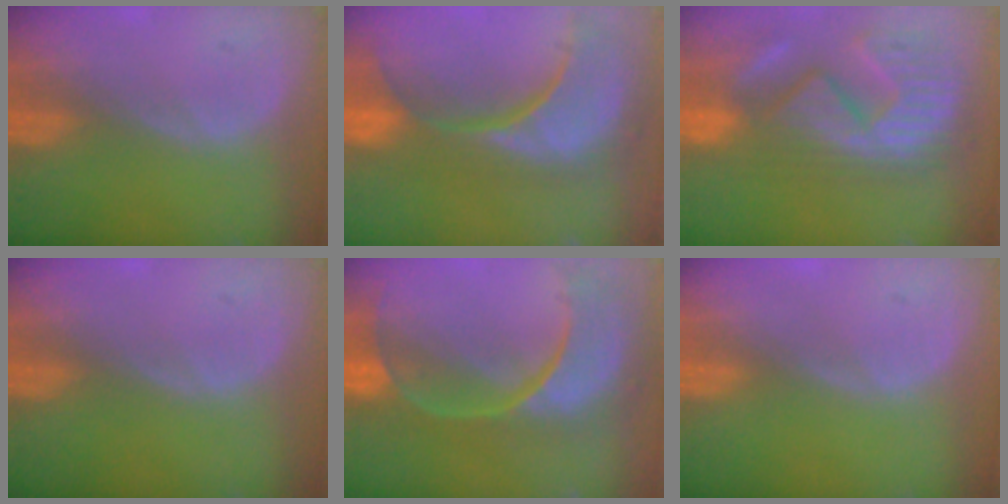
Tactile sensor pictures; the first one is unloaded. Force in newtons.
{"total": 15.2, "press": 12.2, "slide": 9.2}
{"total": 13.2, "press": 12.1, "slide": 5.4}
{"total": 0.0}
{"total": 13.6, "press": 10.9, "slide": 8.2}
{"total": 0.0}